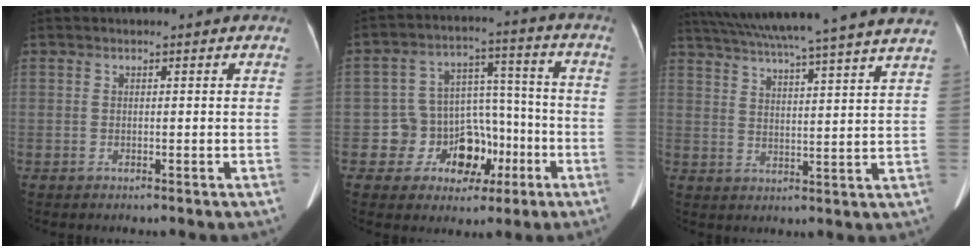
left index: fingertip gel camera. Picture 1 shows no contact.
{"total": 9.9, "force": [-4.0, 8.2, 3.6], "torque": [-0.040, 0.040, -0.049]}
{"total": 25.6, "force": [22.6, -0.9, 11.9], "torque": [-0.201, -0.008, 0.299]}